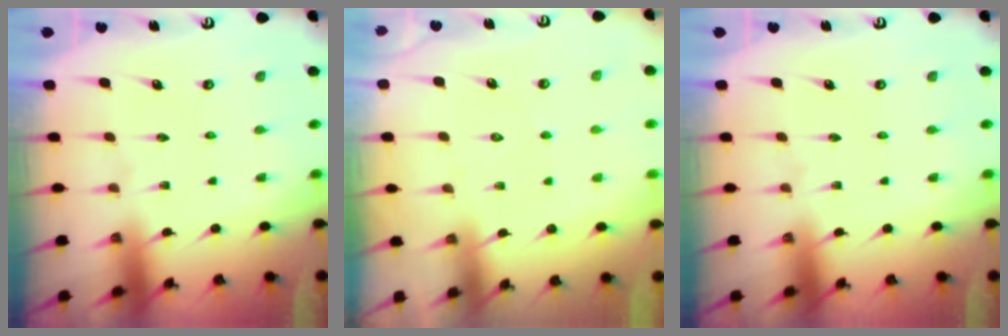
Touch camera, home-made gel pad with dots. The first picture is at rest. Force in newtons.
{"total": 2.9, "press": 2.8, "slide": 0.3}
{"total": 0.0}